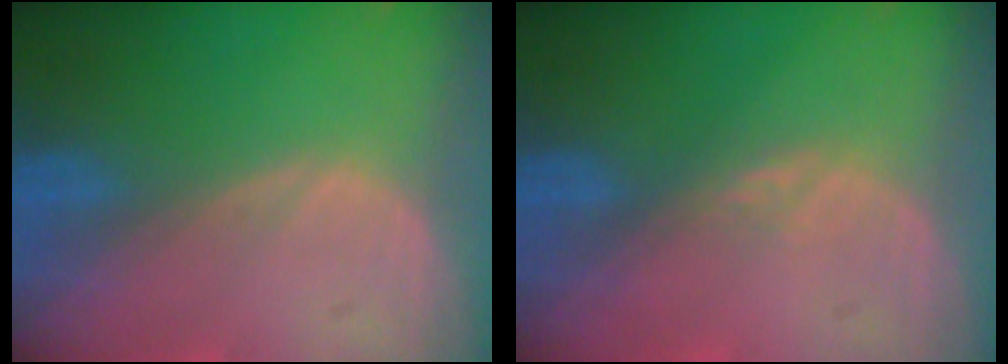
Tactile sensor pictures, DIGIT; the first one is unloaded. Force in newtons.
{"total": 1.5, "press": 1.3, "slide": 0.8}